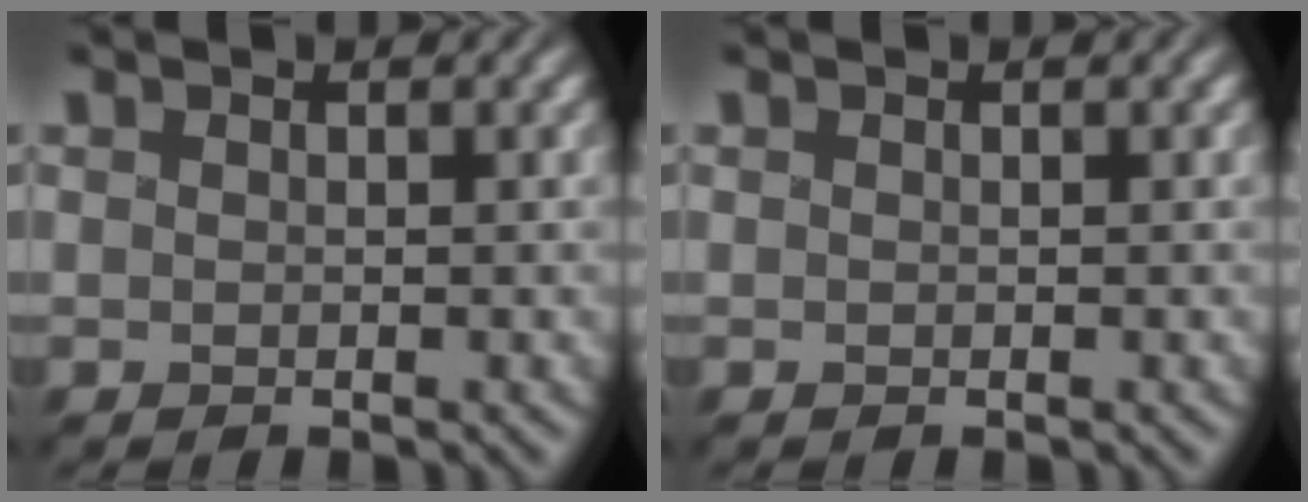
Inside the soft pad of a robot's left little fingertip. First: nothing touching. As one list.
[{"total": 0.0}]